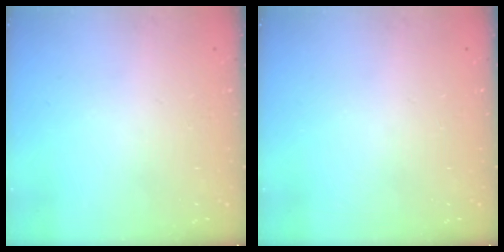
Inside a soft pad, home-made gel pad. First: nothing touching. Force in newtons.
{"total": 0.0}